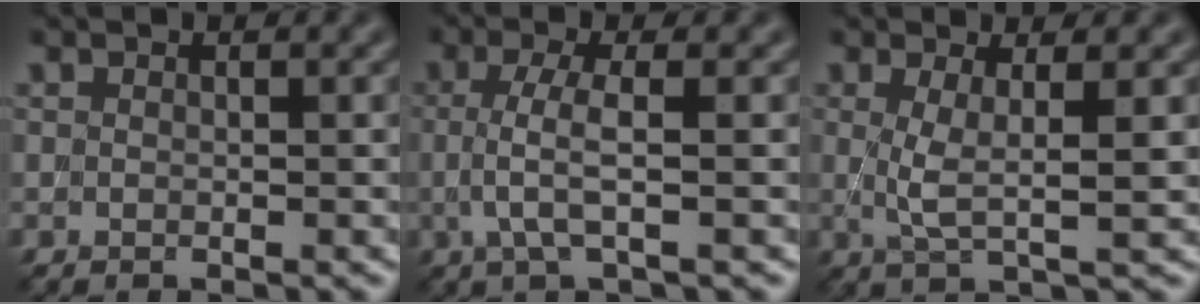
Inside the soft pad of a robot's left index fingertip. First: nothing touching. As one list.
[{"total": 2.9, "force": [-0.2, 0.5, 2.8], "torque": [-0.065, 0.002, -0.005]}, {"total": 3.1, "force": [0.5, 0.6, 3.0], "torque": [-0.059, -0.003, 0.009]}]